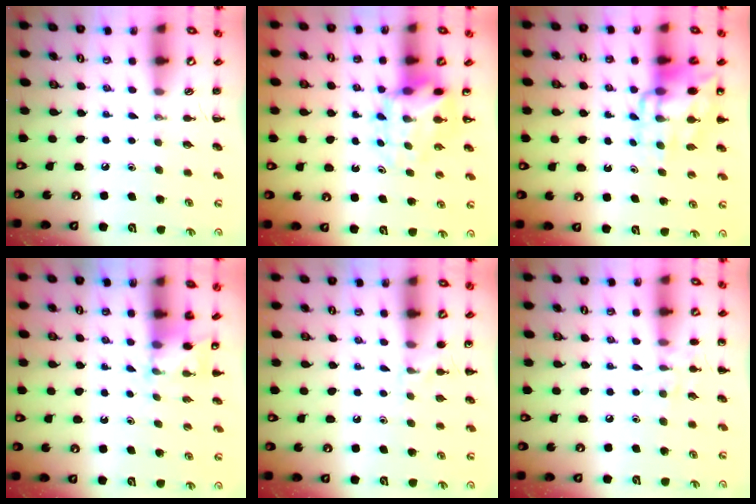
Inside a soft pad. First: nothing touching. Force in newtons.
{"total": 6.1, "press": 6.0, "slide": 1.3}
{"total": 11.9, "press": 11.4, "slide": 3.2}
{"total": 4.0, "press": 3.8, "slide": 1.2}
{"total": 5.3, "press": 5.0, "slide": 1.7}
{"total": 7.0, "press": 6.7, "slide": 2.0}